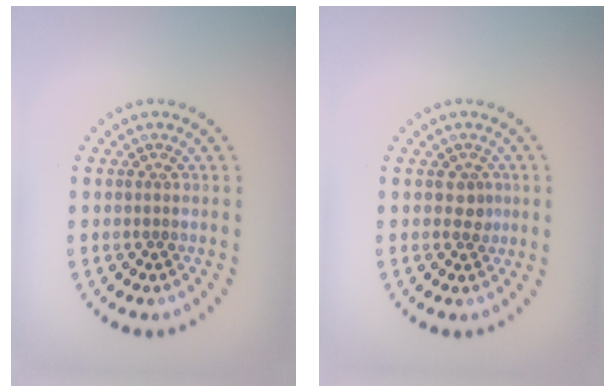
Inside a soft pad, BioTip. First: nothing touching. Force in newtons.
{"total": 1.4, "press": 1.2, "slide": 0.6}